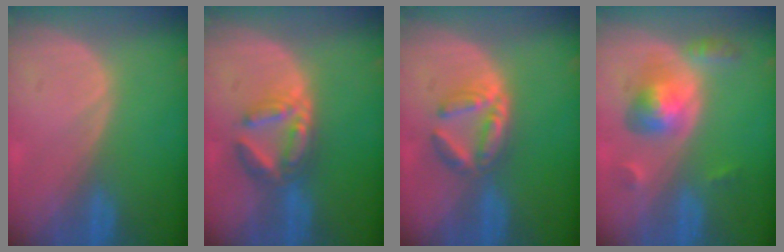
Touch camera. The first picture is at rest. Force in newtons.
{"total": 6.3, "press": 5.8, "slide": 2.6}
{"total": 5.3, "press": 5.2, "slide": 0.8}
{"total": 5.9, "press": 5.6, "slide": 1.8}